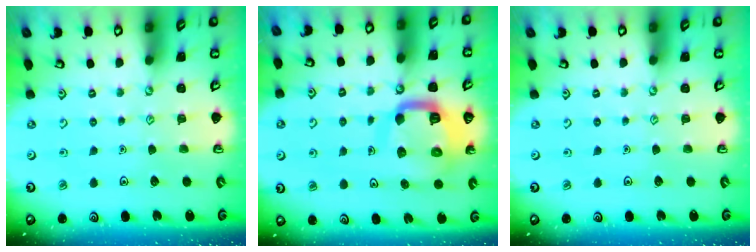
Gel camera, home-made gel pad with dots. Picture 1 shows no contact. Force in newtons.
{"total": 13.0, "press": 13.0, "slide": 1.3}
{"total": 0.0}